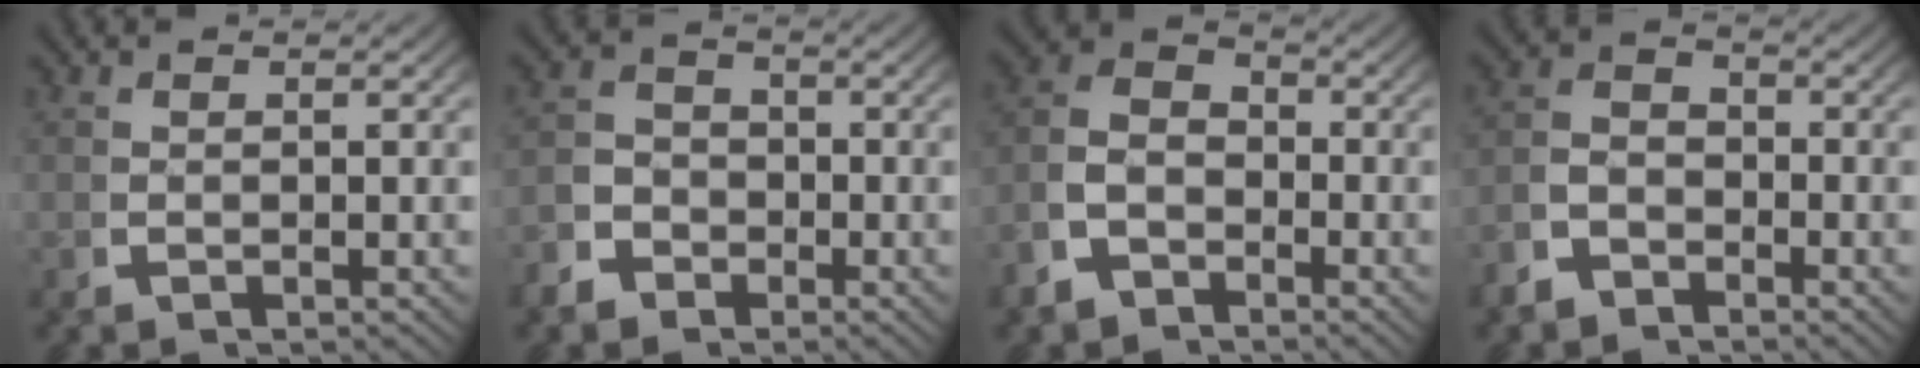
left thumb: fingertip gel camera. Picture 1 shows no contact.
{"total": 3.7, "force": [-1.8, 3.0, 1.2], "torque": [-0.012, -0.009, -0.035]}
{"total": 6.0, "force": [-1.6, 4.7, 3.5], "torque": [-0.068, -0.016, -0.028]}
{"total": 3.3, "force": [-1.9, 2.3, 1.5], "torque": [-0.029, -0.016, -0.033]}